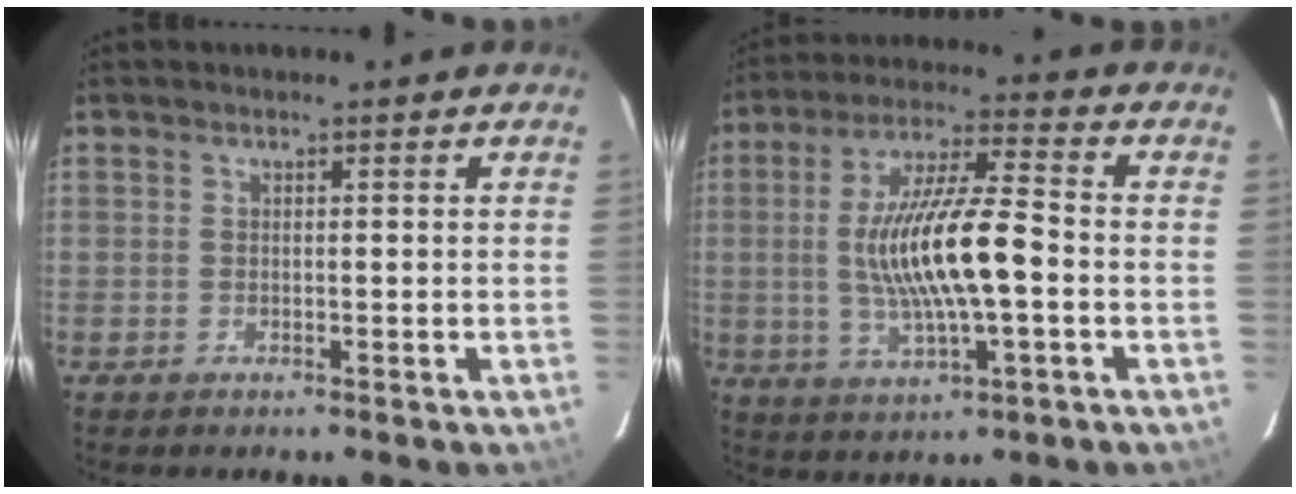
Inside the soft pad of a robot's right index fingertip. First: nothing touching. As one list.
[{"total": 15.0, "force": [-1.6, 3.2, 14.6], "torque": [-0.279, 0.000, -0.026]}]